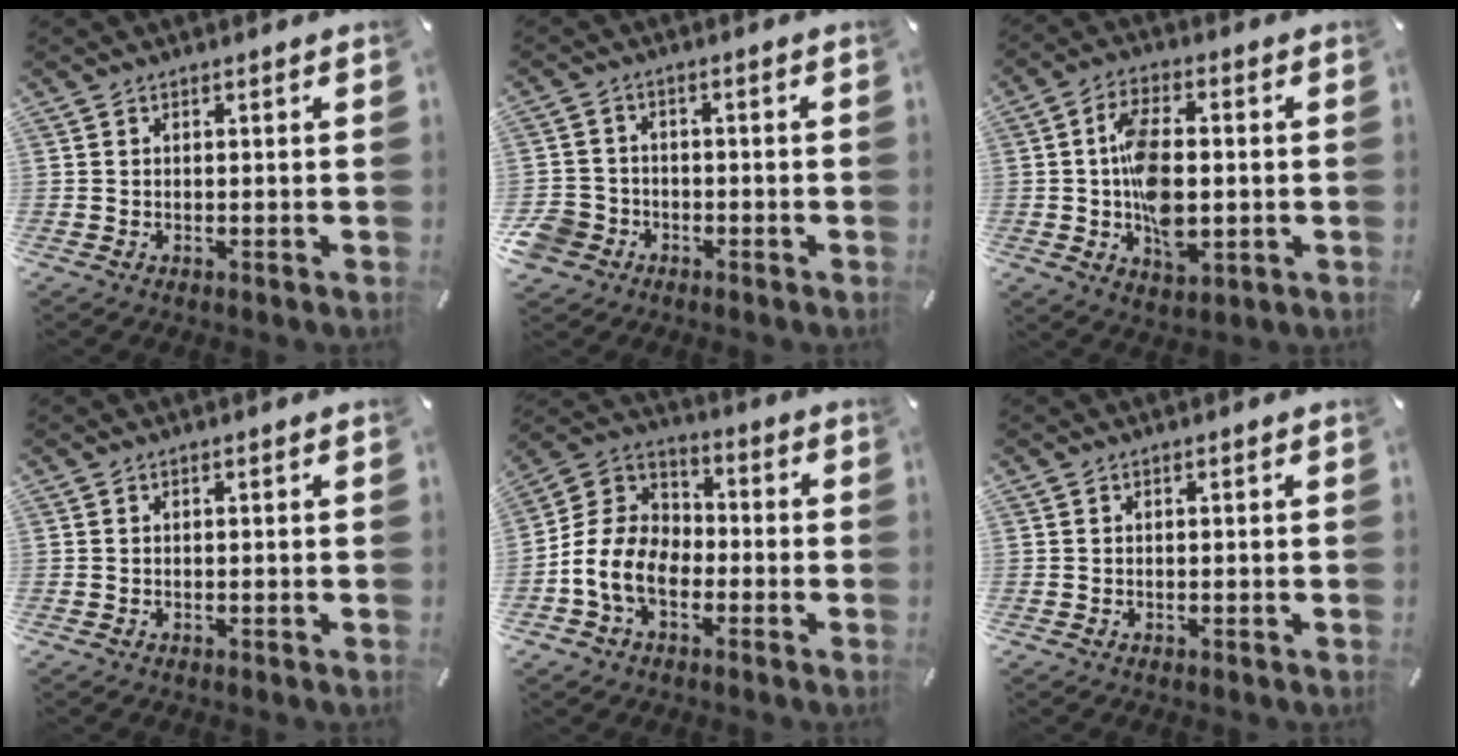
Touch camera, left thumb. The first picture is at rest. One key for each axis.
{"total": 6.1, "fx": -2.9, "fy": 5.1, "fz": 1.6, "tx": -0.052, "ty": 0.013, "tz": -0.055}
{"total": 12.0, "fx": -0.8, "fy": 7.0, "fz": 9.7, "tx": -0.175, "ty": -0.001, "tz": -0.013}
{"total": 0.0}
{"total": 11.4, "fx": -5.2, "fy": 8.1, "fz": 6.2, "tx": -0.143, "ty": 0.022, "tz": -0.098}
{"total": 0.0}